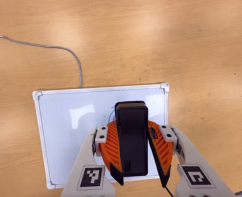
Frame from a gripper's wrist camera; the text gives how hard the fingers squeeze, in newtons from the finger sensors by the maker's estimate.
{"total": 8.2, "left": 8.4, "right": 8.0}